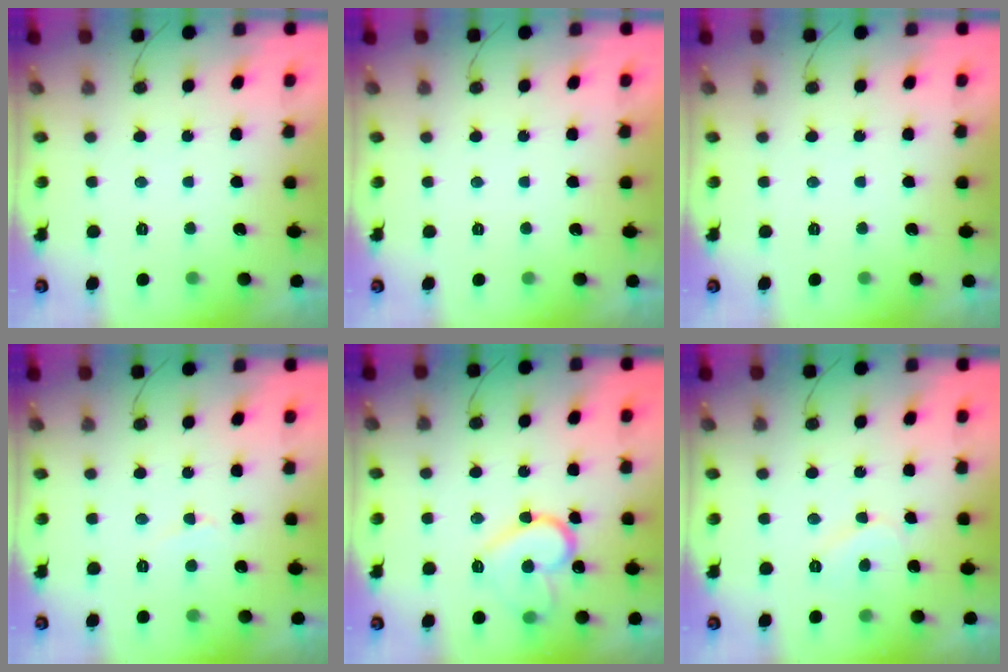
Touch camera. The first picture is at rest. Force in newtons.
{"total": 1.8, "press": 1.8, "slide": 0.1}
{"total": 0.0}
{"total": 3.4, "press": 3.3, "slide": 0.4}
{"total": 14.0, "press": 13.9, "slide": 1.2}
{"total": 5.2, "press": 5.1, "slide": 0.6}